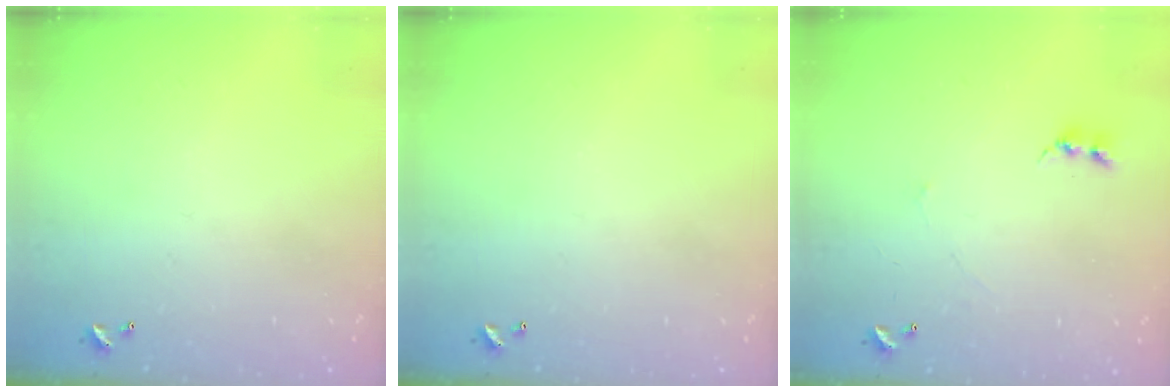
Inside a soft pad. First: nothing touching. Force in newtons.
{"total": 0.0}
{"total": 1.2, "press": 1.1, "slide": 0.4}